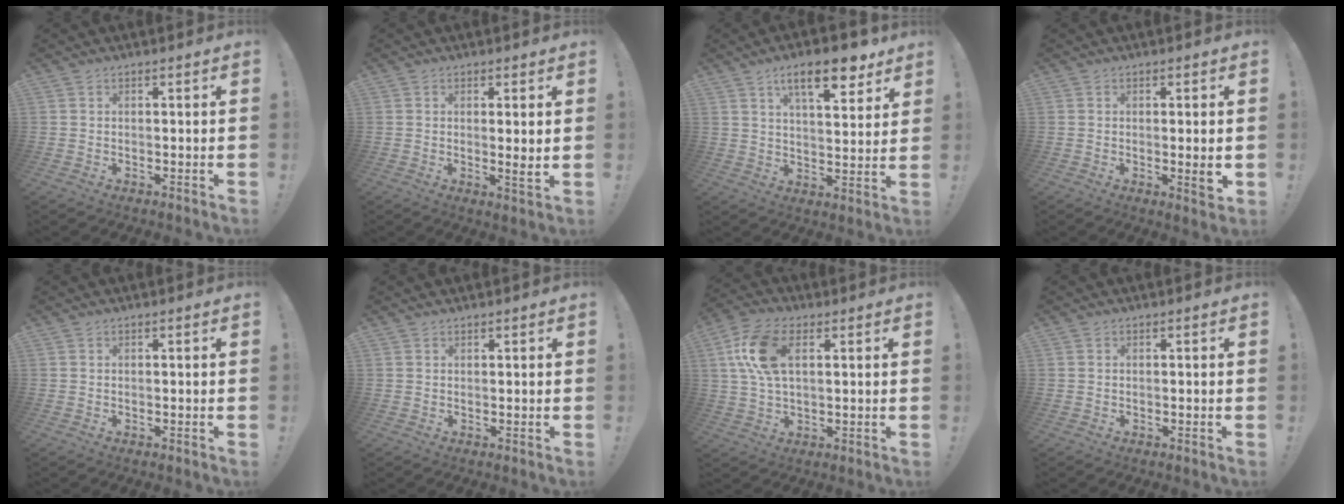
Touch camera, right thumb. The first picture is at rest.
{"total": 3.0, "force": [0.7, -0.4, 2.9], "torque": [-0.036, -0.017, 0.008]}
{"total": 13.7, "force": [8.1, 4.4, 10.2], "torque": [-0.152, -0.034, 0.130]}
{"total": 3.9, "force": [-0.1, 0.4, 3.9], "torque": [-0.053, -0.010, -0.001]}
{"total": 0.0}
{"total": 0.6, "force": [0.6, 0.1, -0.1], "torque": [0.002, 0.000, 0.012]}
{"total": 12.5, "force": [3.5, 6.9, 9.8], "torque": [-0.201, 0.001, 0.066]}
{"total": 0.0}